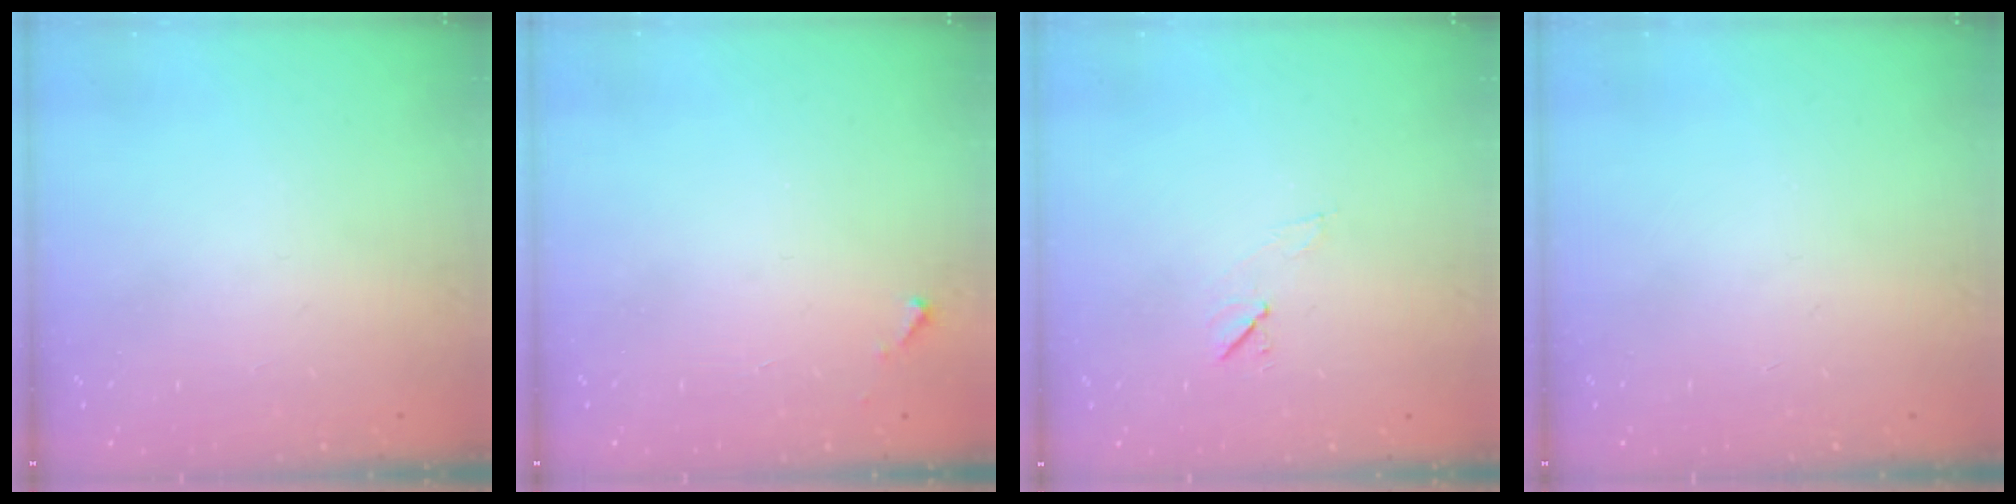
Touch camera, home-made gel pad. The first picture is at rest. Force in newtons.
{"total": 2.8, "press": 2.8, "slide": 0.1}
{"total": 5.2, "press": 4.7, "slide": 2.1}
{"total": 0.0}